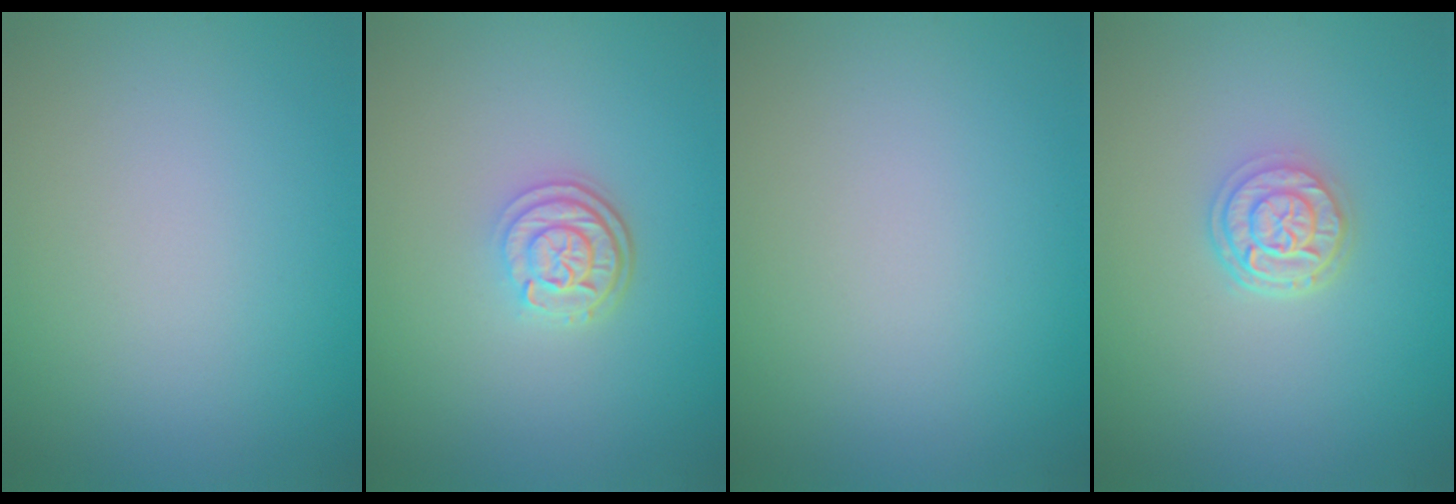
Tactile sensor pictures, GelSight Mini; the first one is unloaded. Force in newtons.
{"total": 3.1, "press": 2.4, "slide": 1.8}
{"total": 0.0}
{"total": 3.1, "press": 2.5, "slide": 1.9}